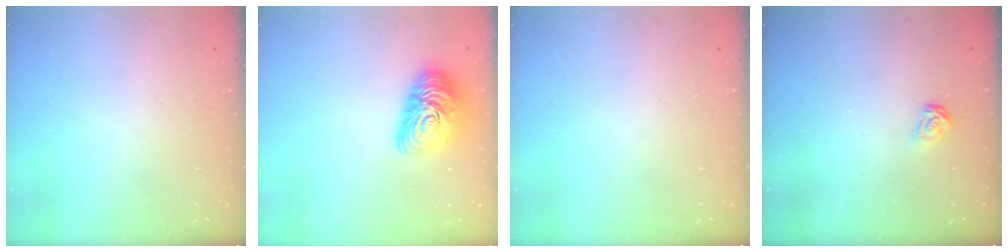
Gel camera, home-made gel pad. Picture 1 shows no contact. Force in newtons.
{"total": 14.7, "press": 14.7, "slide": 1.2}
{"total": 0.0}
{"total": 4.3, "press": 4.3, "slide": 0.3}